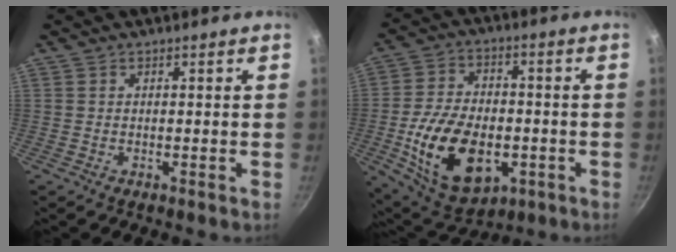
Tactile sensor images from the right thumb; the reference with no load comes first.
{"total": 19.3, "force": [-4.6, 12.0, 14.4], "torque": [-0.241, 0.015, -0.064]}